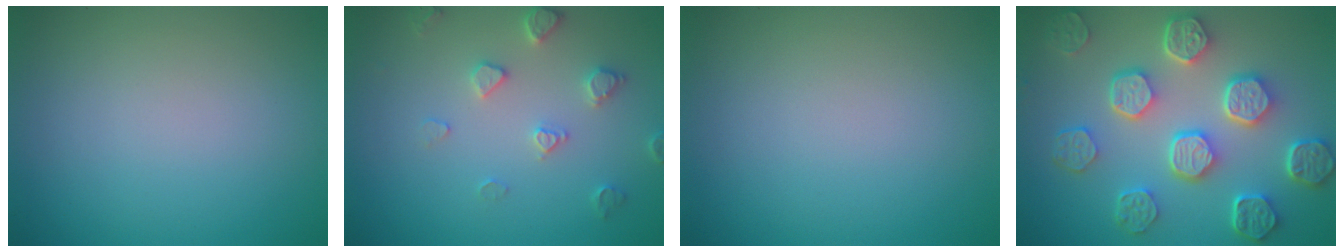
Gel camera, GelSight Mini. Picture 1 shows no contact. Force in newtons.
{"total": 2.5, "press": 2.4, "slide": 0.5}
{"total": 0.0}
{"total": 7.6, "press": 5.9, "slide": 4.8}